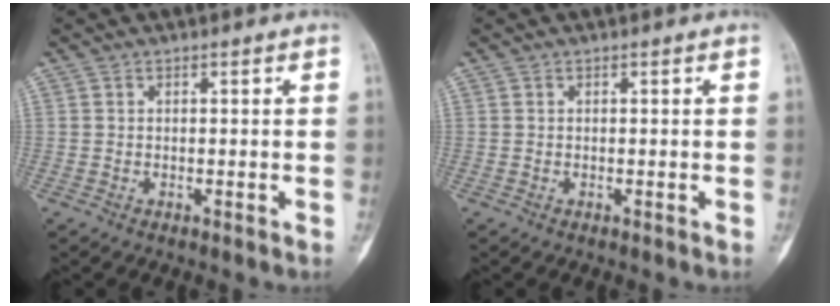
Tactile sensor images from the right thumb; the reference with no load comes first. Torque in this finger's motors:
{"motor_torque": [0.05, 0.03, 0.05, -0.04, 0.02]}